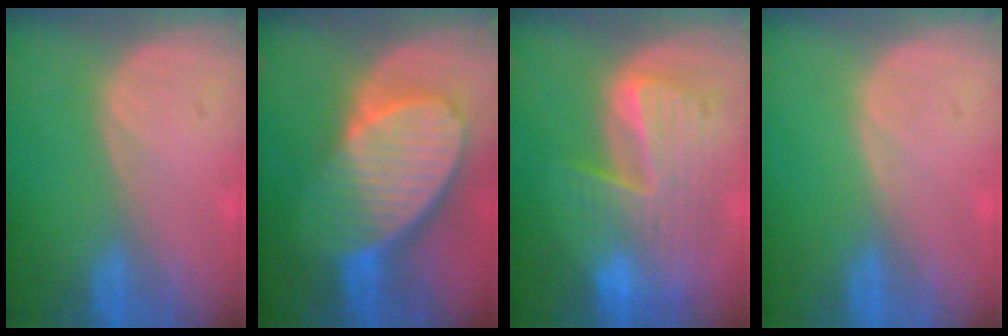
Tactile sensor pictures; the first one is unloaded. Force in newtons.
{"total": 10.2, "press": 9.0, "slide": 4.9}
{"total": 9.8, "press": 8.5, "slide": 4.9}
{"total": 0.0}